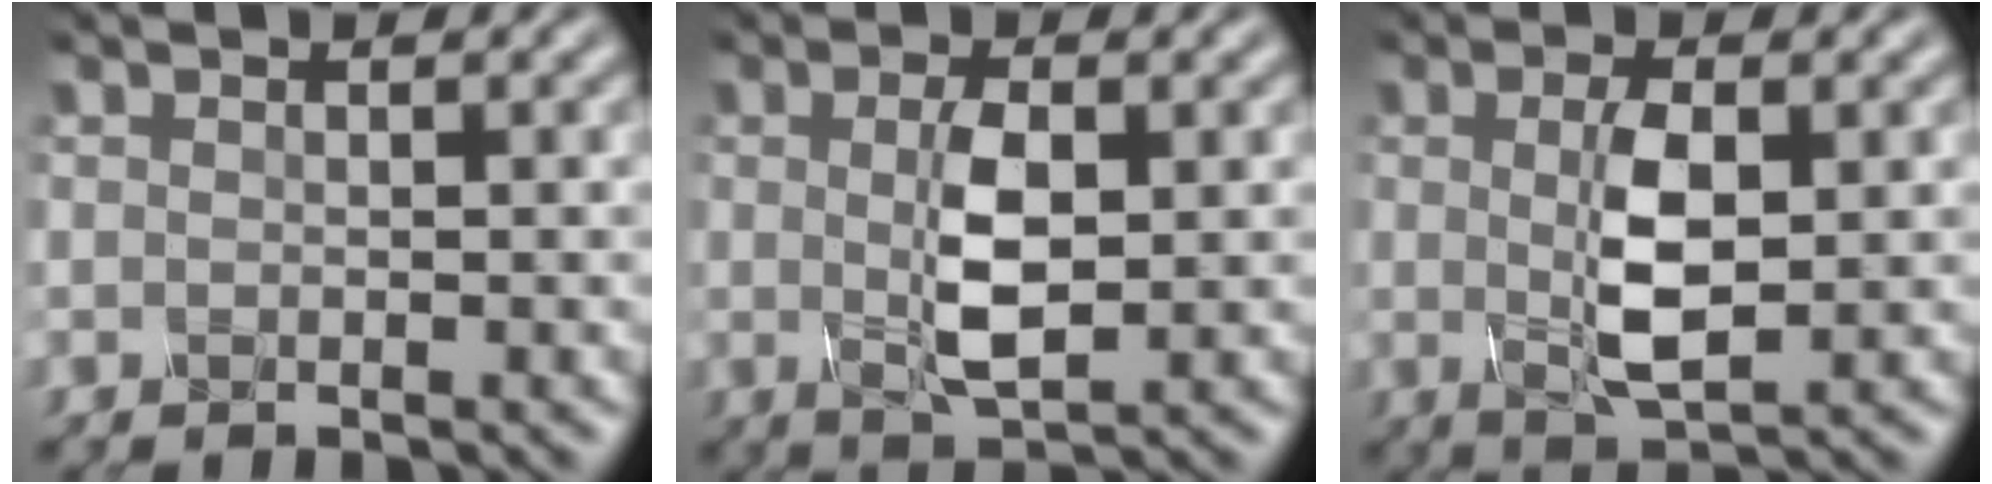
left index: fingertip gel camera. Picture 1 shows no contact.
{"total": 3.6, "force": [0.4, 1.0, 3.4], "torque": [-0.079, 0.003, 0.010]}
{"total": 4.0, "force": [0.4, 1.1, 3.8], "torque": [-0.087, 0.002, 0.010]}